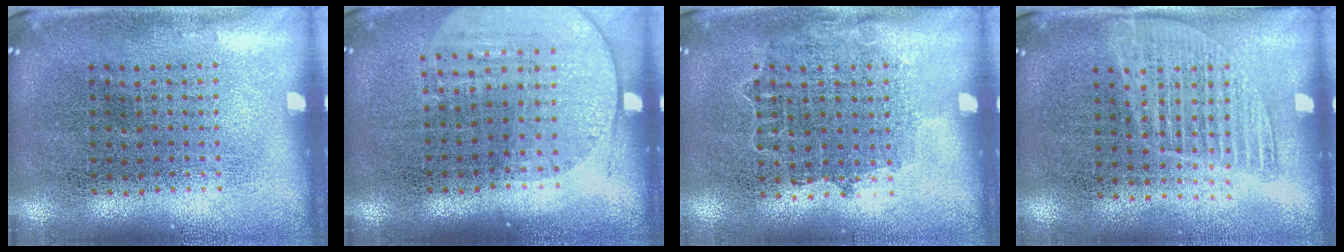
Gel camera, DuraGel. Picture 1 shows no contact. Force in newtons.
{"total": 1.6, "press": 1.4, "slide": 0.7}
{"total": 0.8, "press": 0.8, "slide": 0.3}
{"total": 1.0, "press": 0.9, "slide": 0.5}